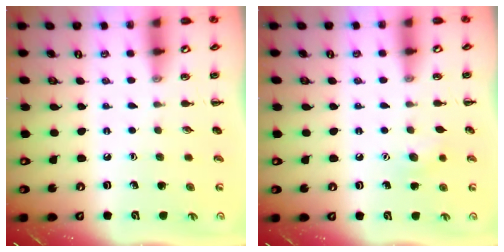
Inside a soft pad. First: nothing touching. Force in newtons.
{"total": 6.3, "press": 6.0, "slide": 1.9}